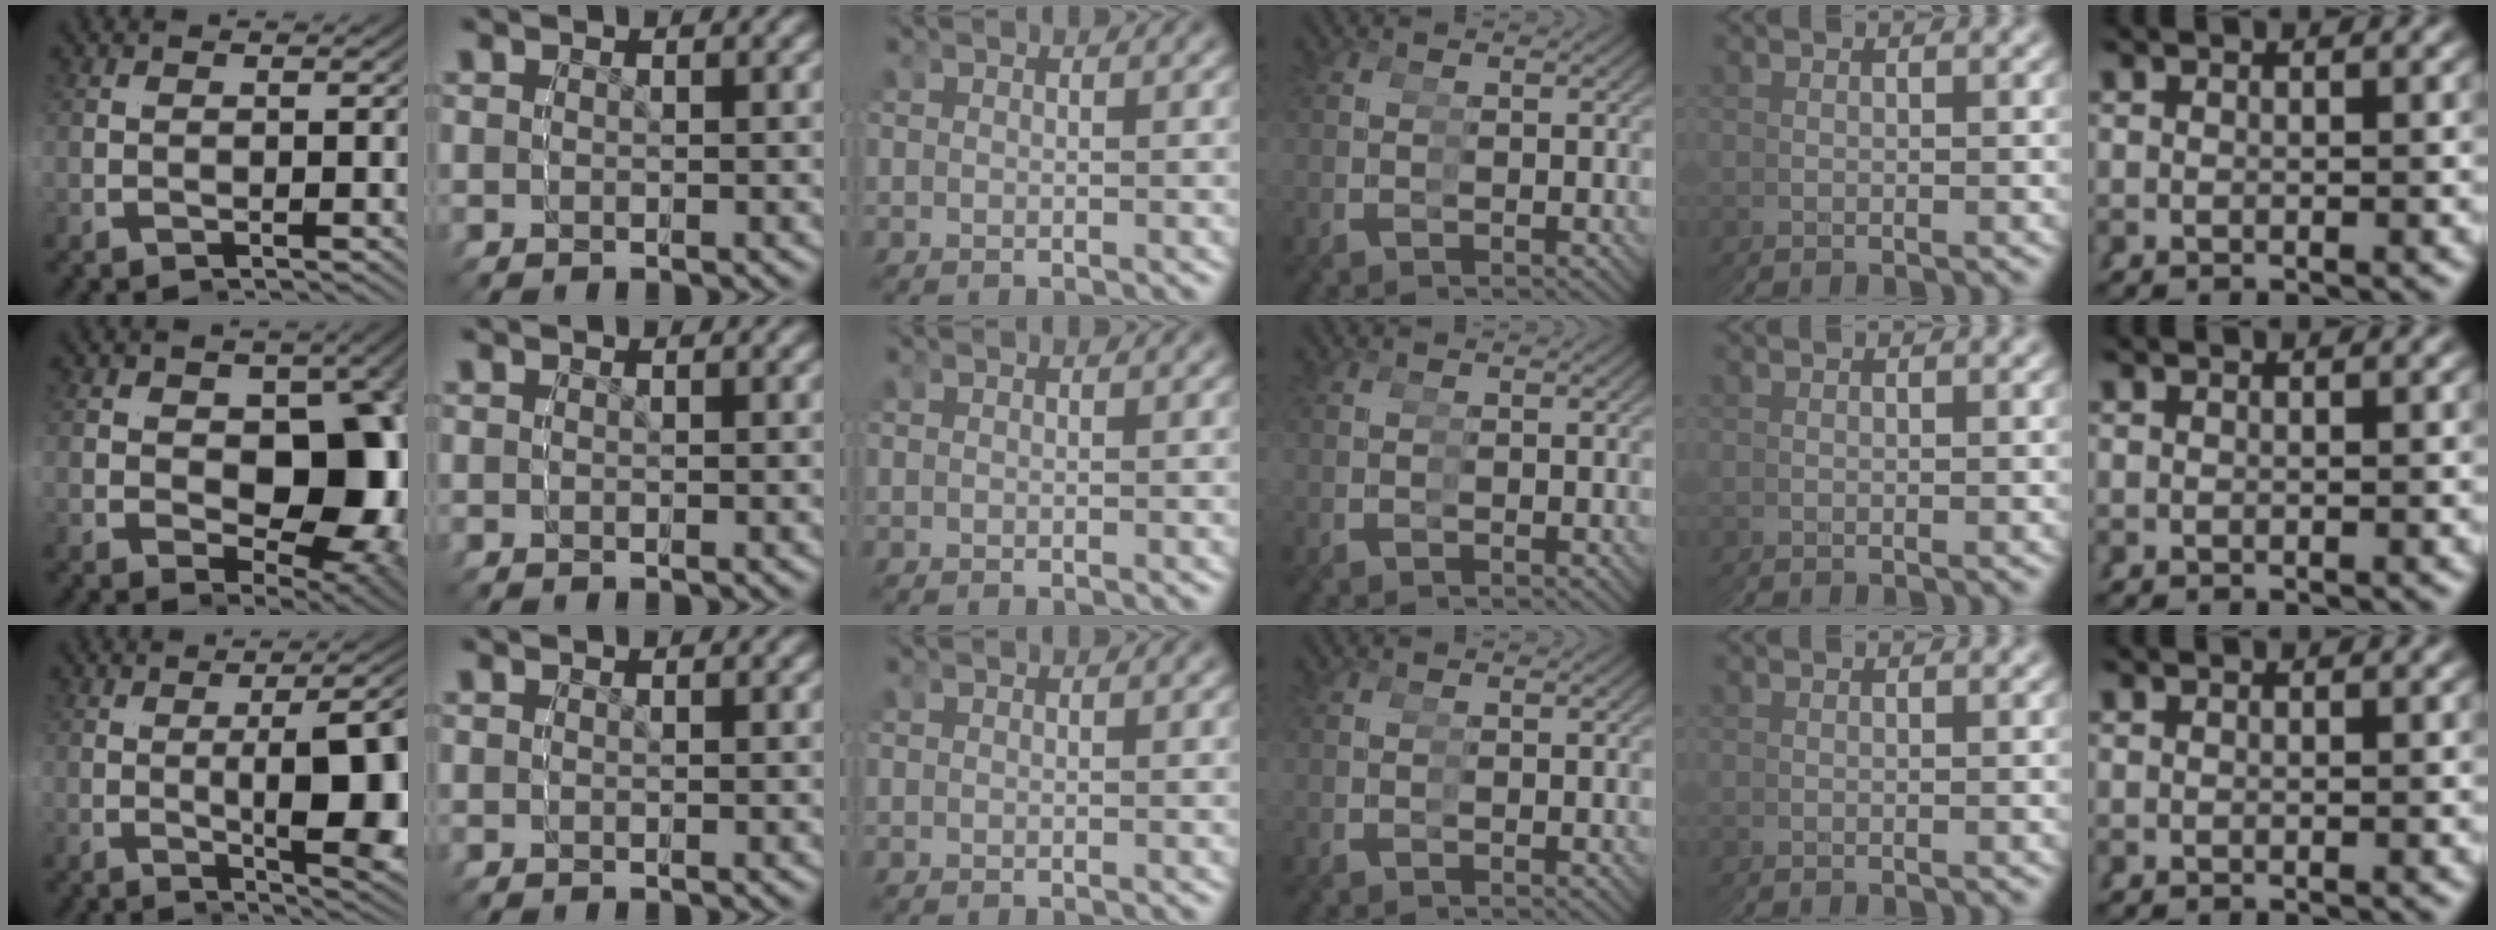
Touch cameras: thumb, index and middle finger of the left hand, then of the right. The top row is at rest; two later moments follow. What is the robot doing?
{"motion": "grasp_and_lifting", "object": "condiment"}